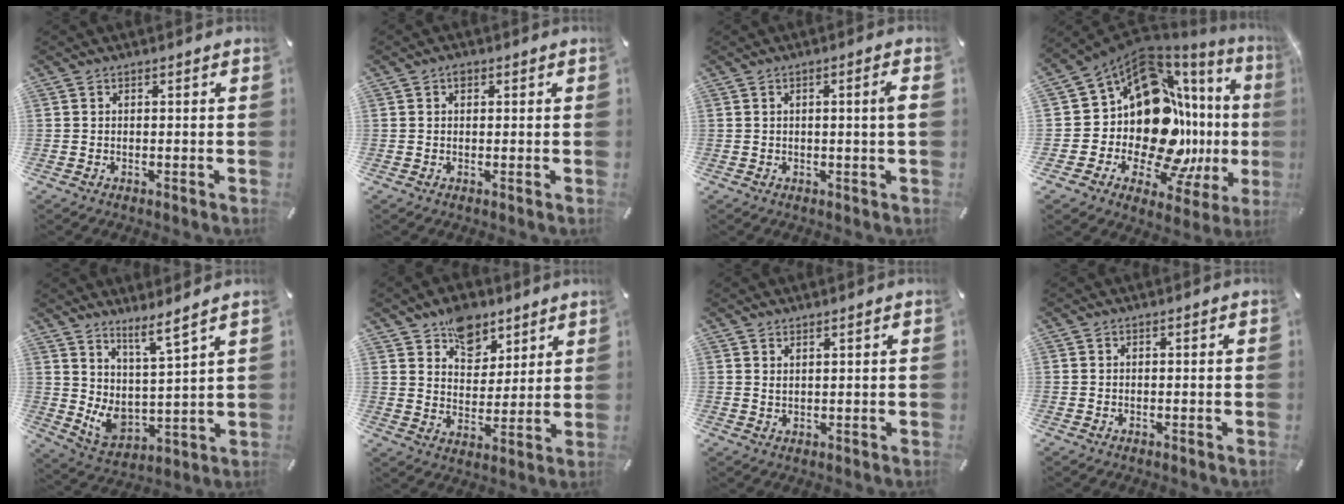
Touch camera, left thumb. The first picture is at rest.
{"total": 1.1, "force": [0.4, 0.9, 0.4], "torque": [-0.003, 0.000, 0.006]}
{"total": 3.4, "force": [0.3, -0.1, 3.4], "torque": [-0.060, -0.005, 0.003]}
{"total": 21.5, "force": [-0.2, 14.5, 15.9], "torque": [-0.272, -0.091, 0.031]}
{"total": 7.4, "force": [5.1, 2.5, 4.7], "torque": [-0.085, -0.062, 0.094]}
{"total": 10.1, "force": [7.2, 6.8, 2.1], "torque": [-0.021, -0.049, 0.133]}
{"total": 1.4, "force": [1.1, 0.1, 0.8], "torque": [-0.016, -0.003, 0.021]}
{"total": 0.0}